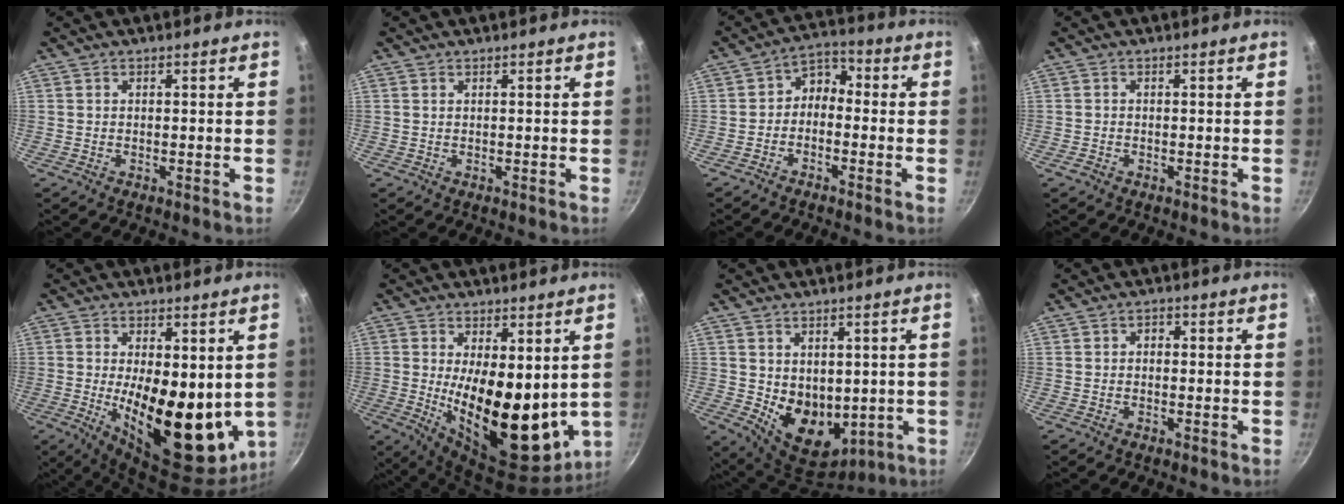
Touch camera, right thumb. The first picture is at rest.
{"total": 0.0}
{"total": 4.9, "force": [-1.7, 3.6, 2.9], "torque": [-0.025, 0.038, -0.042]}
{"total": 1.1, "force": [-0.7, 0.8, 0.4], "torque": [-0.009, 0.003, -0.013]}
{"total": 19.1, "force": [-0.2, 8.8, 17.0], "torque": [-0.227, -0.032, 0.009]}
{"total": 18.7, "force": [1.2, 8.8, 16.5], "torque": [-0.223, -0.043, 0.035]}
{"total": 11.4, "force": [0.2, 8.5, 7.5], "torque": [-0.085, -0.032, 0.029]}
{"total": 1.2, "force": [-0.3, 0.9, 0.7], "torque": [-0.012, 0.008, -0.008]}